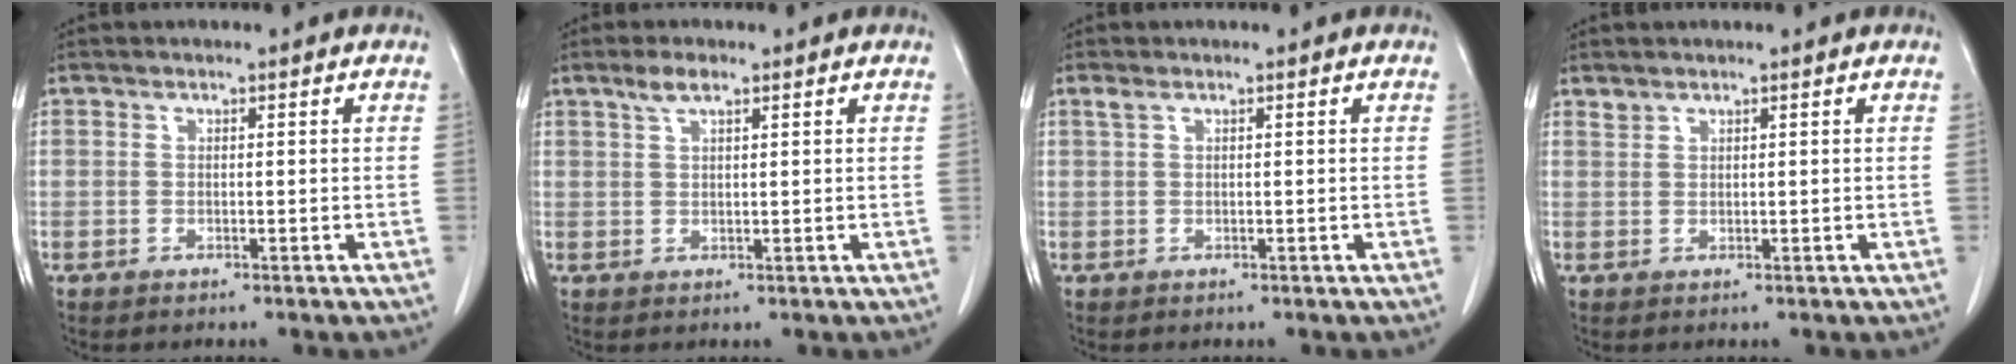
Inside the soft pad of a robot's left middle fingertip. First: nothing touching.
{"total": 2.6, "force": [1.7, 0.6, 1.8], "torque": [-0.041, 0.008, 0.036]}
{"total": 0.8, "force": [0.5, 0.2, 0.5], "torque": [-0.020, 0.014, 0.013]}
{"total": 0.8, "force": [0.8, 0.1, -0.1], "torque": [-0.004, 0.002, 0.019]}